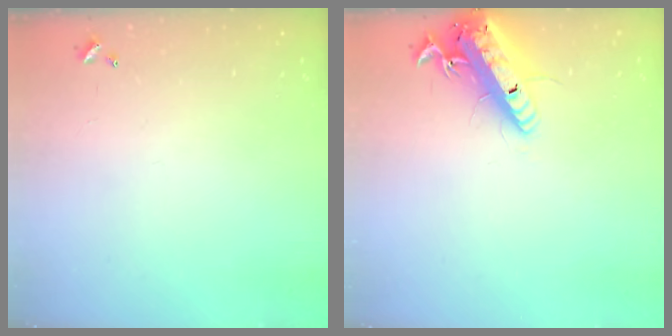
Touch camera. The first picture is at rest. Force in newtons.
{"total": 17.3, "press": 17.0, "slide": 3.4}